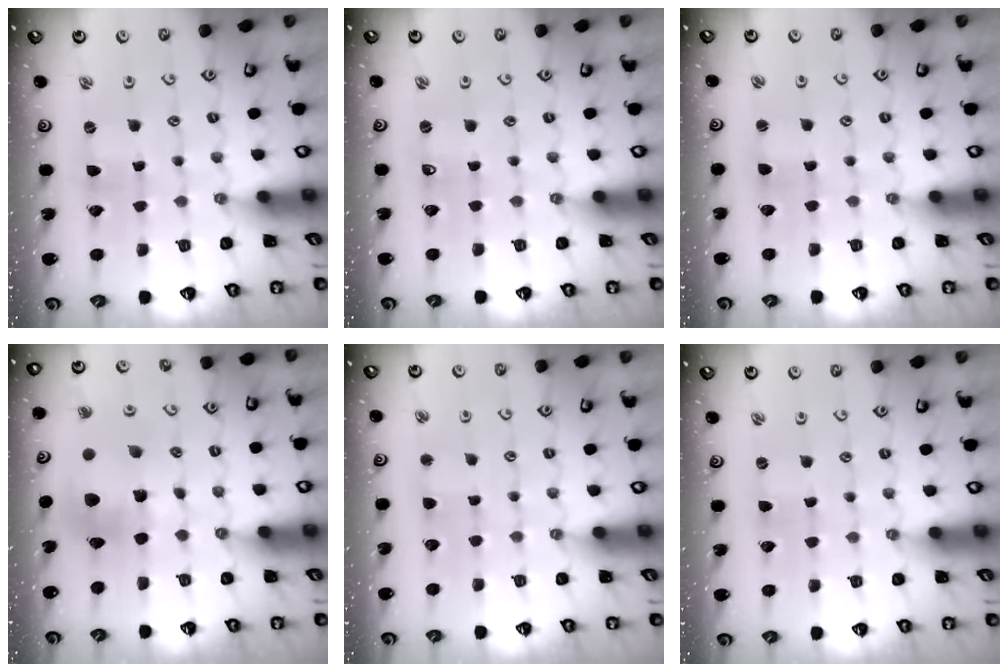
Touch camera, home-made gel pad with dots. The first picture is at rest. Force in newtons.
{"total": 0.6, "press": 0.6, "slide": 0.1}
{"total": 2.0, "press": 2.0, "slide": 0.3}
{"total": 11.0, "press": 10.9, "slide": 1.4}
{"total": 2.9, "press": 2.9, "slide": 0.3}
{"total": 0.0}